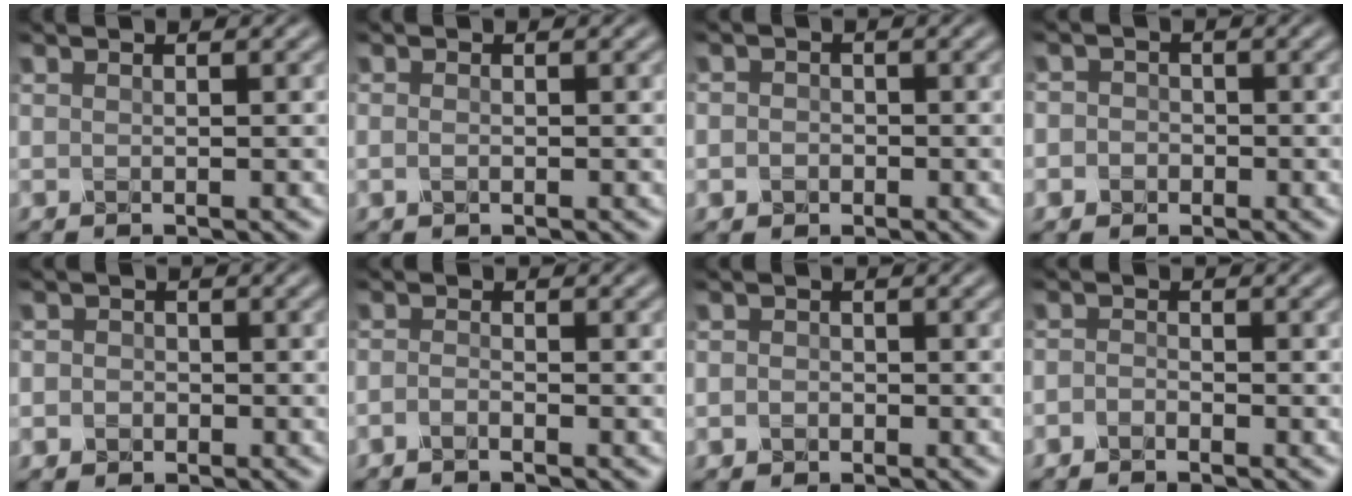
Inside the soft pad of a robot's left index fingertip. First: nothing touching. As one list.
[{"total": 0.7, "force": [-0.2, 0.5, 0.5], "torque": [-0.013, -0.001, -0.005]}, {"total": 1.7, "force": [-0.2, 1.5, 0.6], "torque": [0.006, 0.002, -0.014]}, {"total": 2.9, "force": [-0.5, 2.7, 0.7], "torque": [0.014, 0.011, -0.037]}, {"total": 2.0, "force": [-0.1, 1.9, 0.8], "torque": [0.006, 0.003, -0.019]}, {"total": 1.0, "force": [-0.8, 0.3, 0.6], "torque": [-0.015, 0.000, -0.019]}, {"total": 1.3, "force": [-0.4, 1.1, 0.5], "torque": [0.002, -0.003, -0.012]}, {"total": 1.1, "force": [-0.8, 0.6, 0.4], "torque": [-0.008, 0.002, -0.020]}]